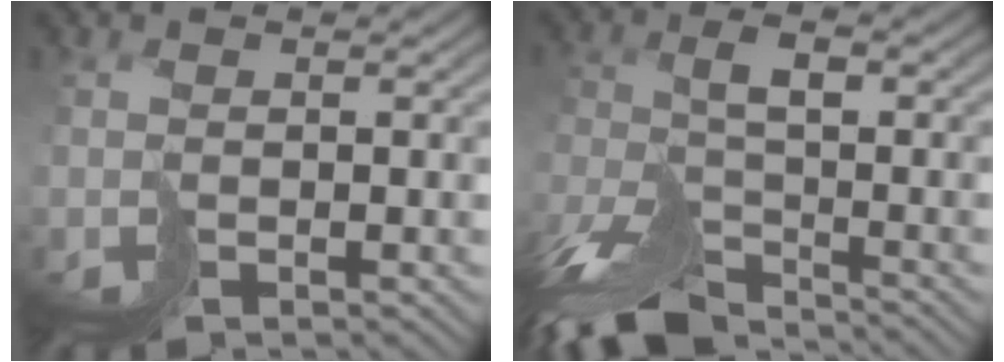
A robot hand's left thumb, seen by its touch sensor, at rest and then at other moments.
{"total": 9.2, "force": [-6.9, 3.2, 5.1], "torque": [-0.105, -0.009, -0.142]}